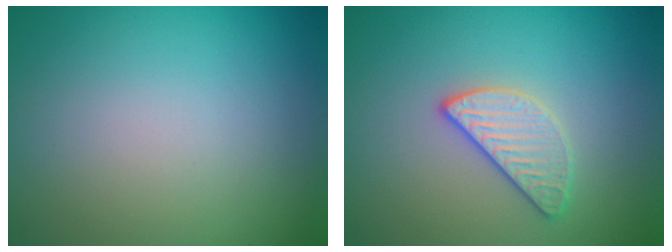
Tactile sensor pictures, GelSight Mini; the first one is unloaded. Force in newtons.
{"total": 2.5, "press": 2.4, "slide": 0.8}